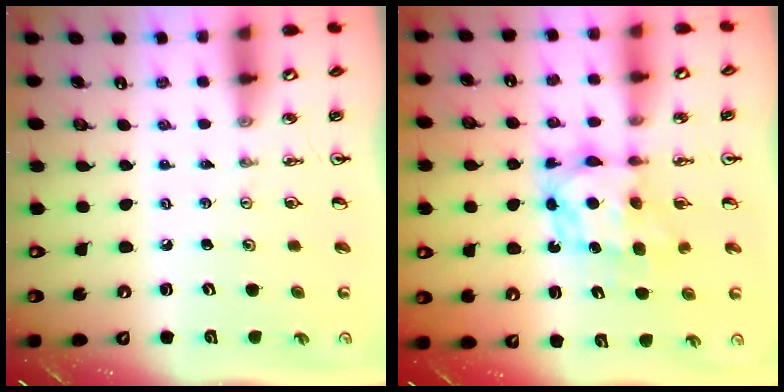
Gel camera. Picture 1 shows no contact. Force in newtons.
{"total": 6.9, "press": 6.9, "slide": 0.5}